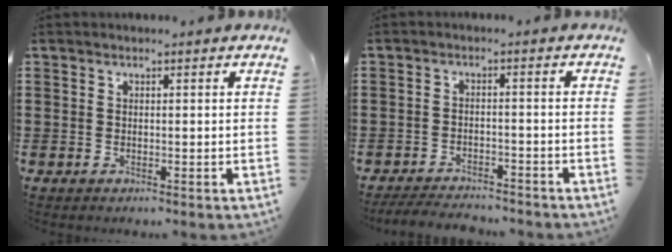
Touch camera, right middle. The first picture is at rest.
{"total": 3.5, "force": [-3.4, 0.5, 0.5], "torque": [-0.010, 0.003, -0.071]}